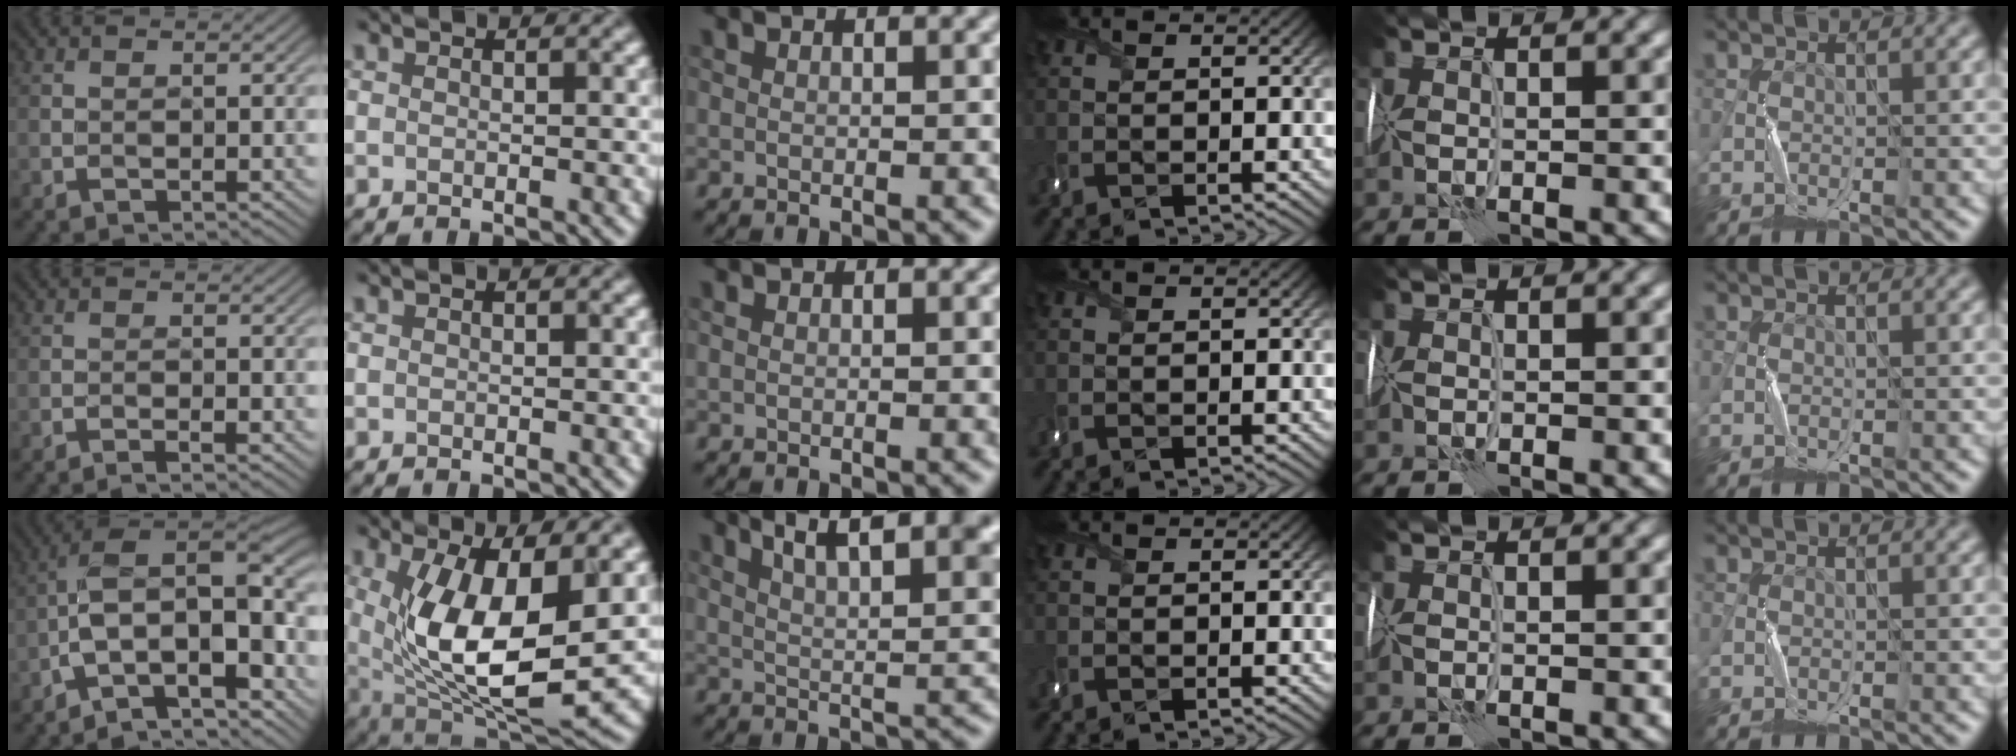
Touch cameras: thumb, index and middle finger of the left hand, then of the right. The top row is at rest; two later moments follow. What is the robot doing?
{"motion": "wrap", "object": "sponge"}